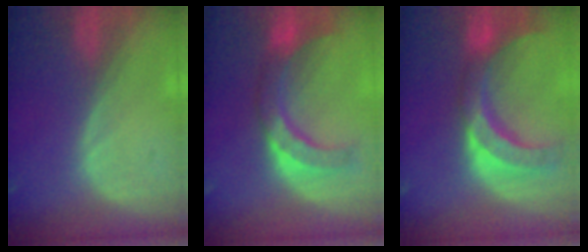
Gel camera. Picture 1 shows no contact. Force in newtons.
{"total": 7.9, "press": 7.9, "slide": 0.2}
{"total": 10.6, "press": 9.3, "slide": 5.1}